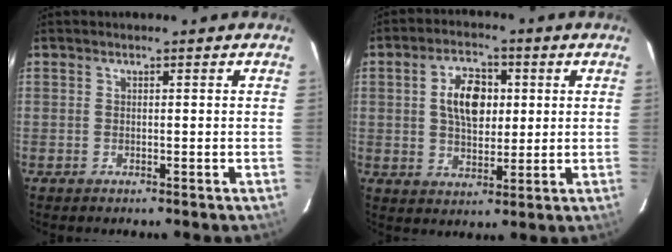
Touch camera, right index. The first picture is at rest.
{"total": 8.8, "force": [1.7, 5.4, 6.8], "torque": [-0.118, 0.019, 0.033]}